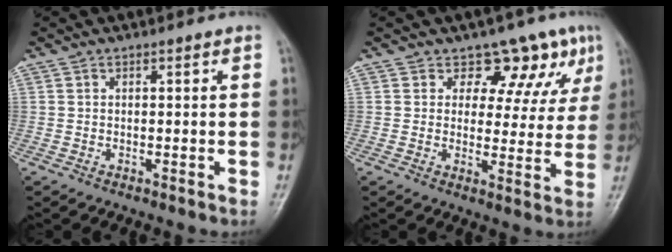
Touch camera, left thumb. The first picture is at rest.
{"total": 9.3, "force": [6.3, 5.9, 3.5], "torque": [0.006, -0.031, 0.066]}